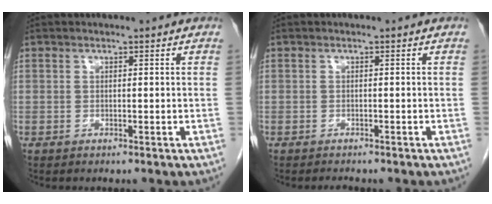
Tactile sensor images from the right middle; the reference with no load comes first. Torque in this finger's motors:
{"motor_torque": [0.01, 0.00, 0.00, 0.00]}